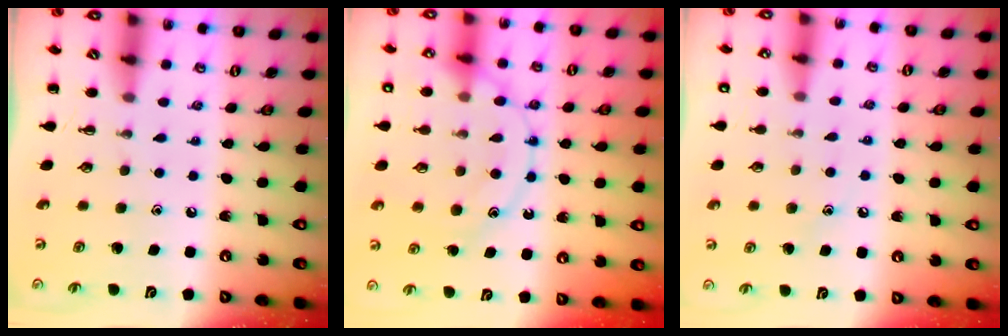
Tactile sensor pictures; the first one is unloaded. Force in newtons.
{"total": 15.7, "press": 15.6, "slide": 1.1}
{"total": 7.9, "press": 7.7, "slide": 2.0}